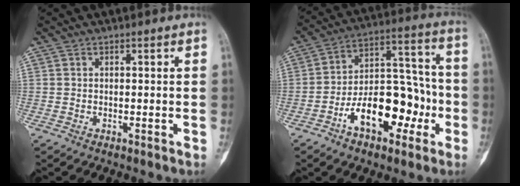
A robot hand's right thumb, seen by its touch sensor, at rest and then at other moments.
{"total": 17.1, "force": [-6.3, 9.6, 12.7], "torque": [-0.172, 0.063, -0.102]}